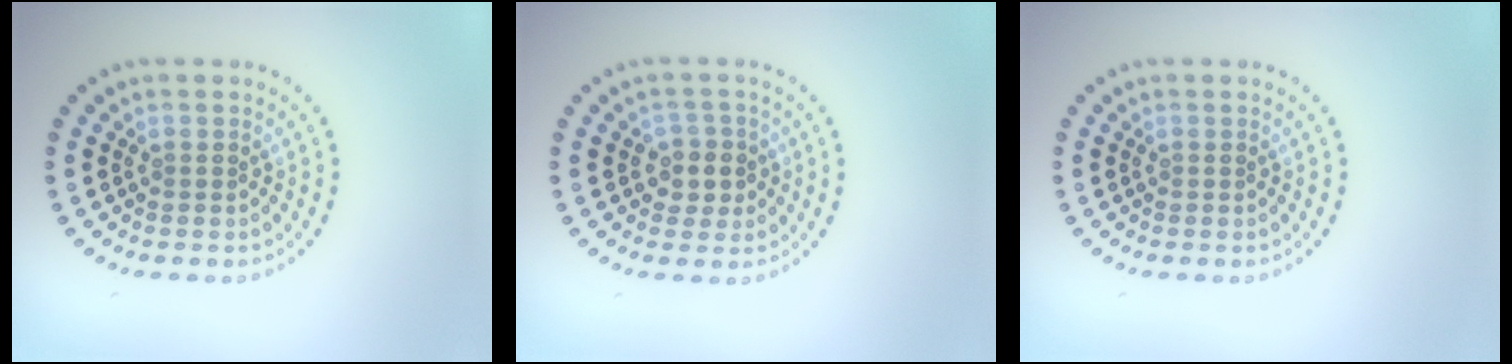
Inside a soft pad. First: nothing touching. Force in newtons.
{"total": 2.1, "press": 2.0, "slide": 0.8}
{"total": 0.0}